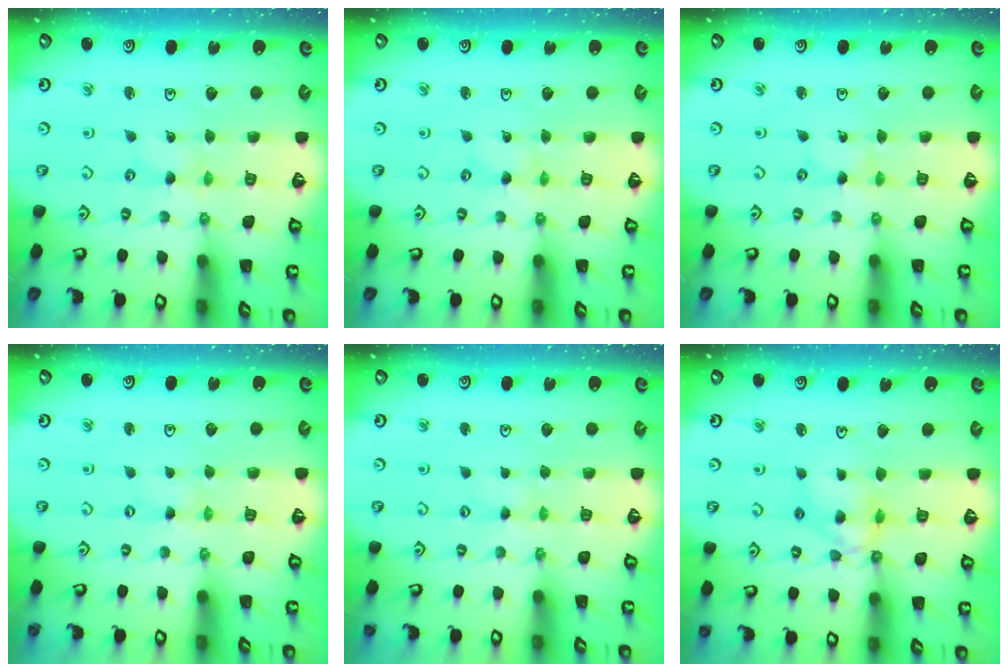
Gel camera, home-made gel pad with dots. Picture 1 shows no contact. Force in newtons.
{"total": 0.0}
{"total": 0.0}
{"total": 0.0}
{"total": 2.0, "press": 1.9, "slide": 0.4}
{"total": 10.6, "press": 10.5, "slide": 1.1}